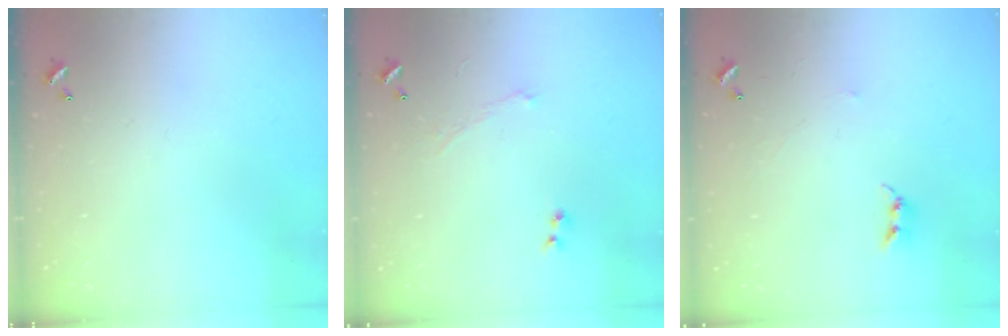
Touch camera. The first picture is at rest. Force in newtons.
{"total": 1.2, "press": 1.0, "slide": 0.8}
{"total": 2.4, "press": 2.4, "slide": 0.2}